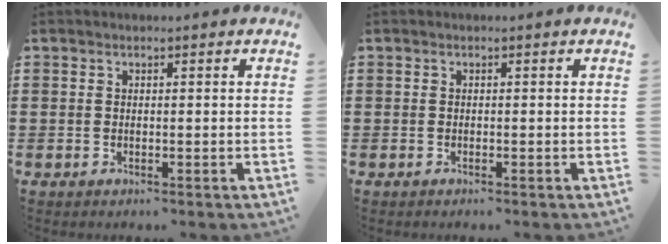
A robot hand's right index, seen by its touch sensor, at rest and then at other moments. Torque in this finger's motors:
{"motor_torque": [1.05, 1.09, 0.09, 0.01]}